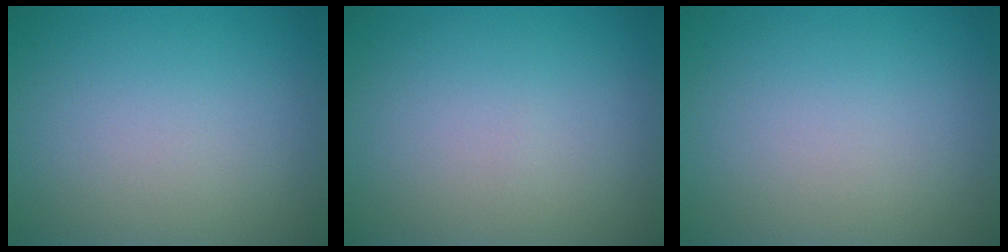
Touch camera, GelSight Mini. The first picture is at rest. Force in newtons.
{"total": 0.0}
{"total": 0.0}